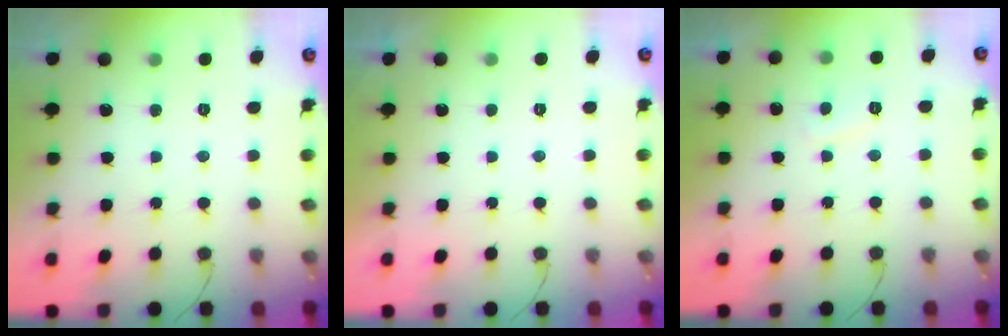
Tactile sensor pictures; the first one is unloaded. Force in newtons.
{"total": 2.3, "press": 2.3, "slide": 0.4}
{"total": 2.2, "press": 2.1, "slide": 0.8}